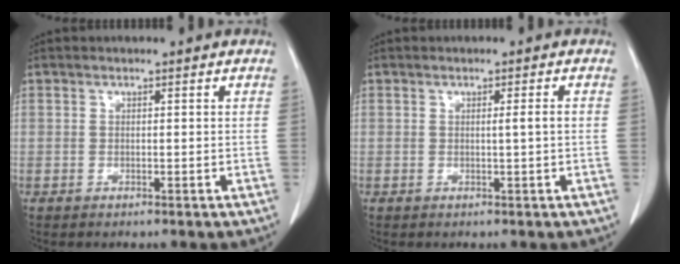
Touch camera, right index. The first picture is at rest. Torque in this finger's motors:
{"motor_torque": [0.25, -0.15, 0.07, 0.03]}